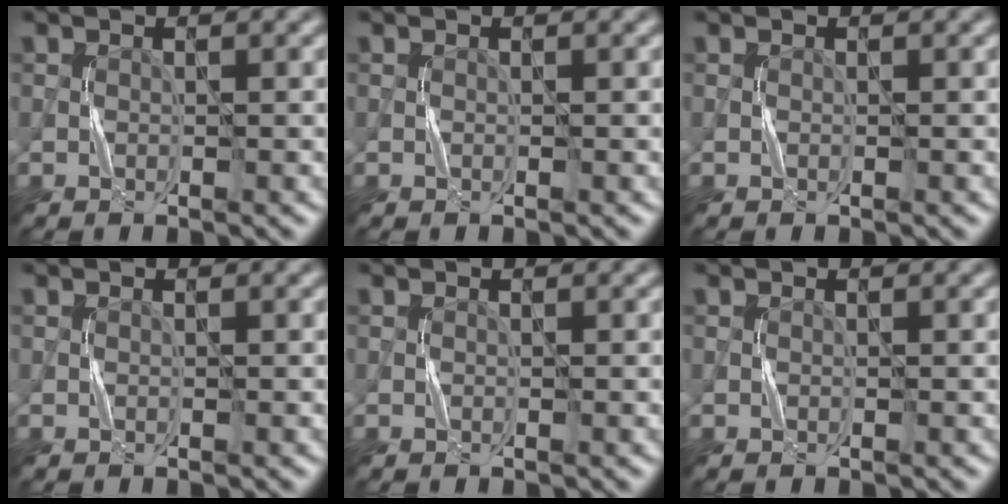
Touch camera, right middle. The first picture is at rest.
{"total": 0.0}
{"total": 0.0}
{"total": 0.0}
{"total": 0.0}
{"total": 0.0}